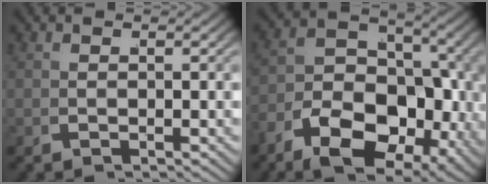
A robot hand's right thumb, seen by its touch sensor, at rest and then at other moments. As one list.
[{"total": 11.9, "force": [-2.8, 7.4, 8.9], "torque": [-0.132, -0.019, -0.054]}]